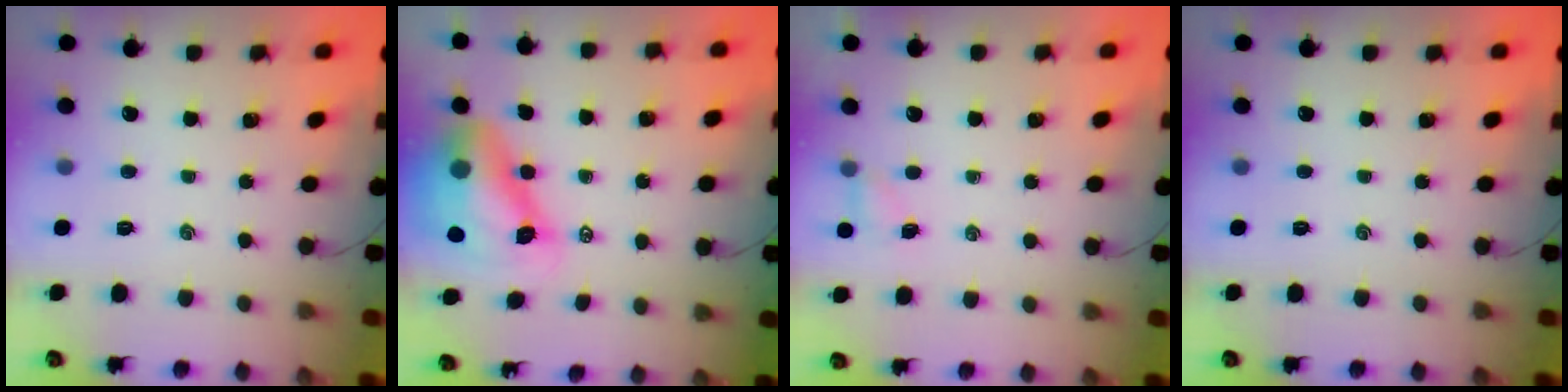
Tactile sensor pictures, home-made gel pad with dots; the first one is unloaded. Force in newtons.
{"total": 11.2, "press": 10.7, "slide": 3.5}
{"total": 2.7, "press": 2.5, "slide": 0.8}
{"total": 0.0}